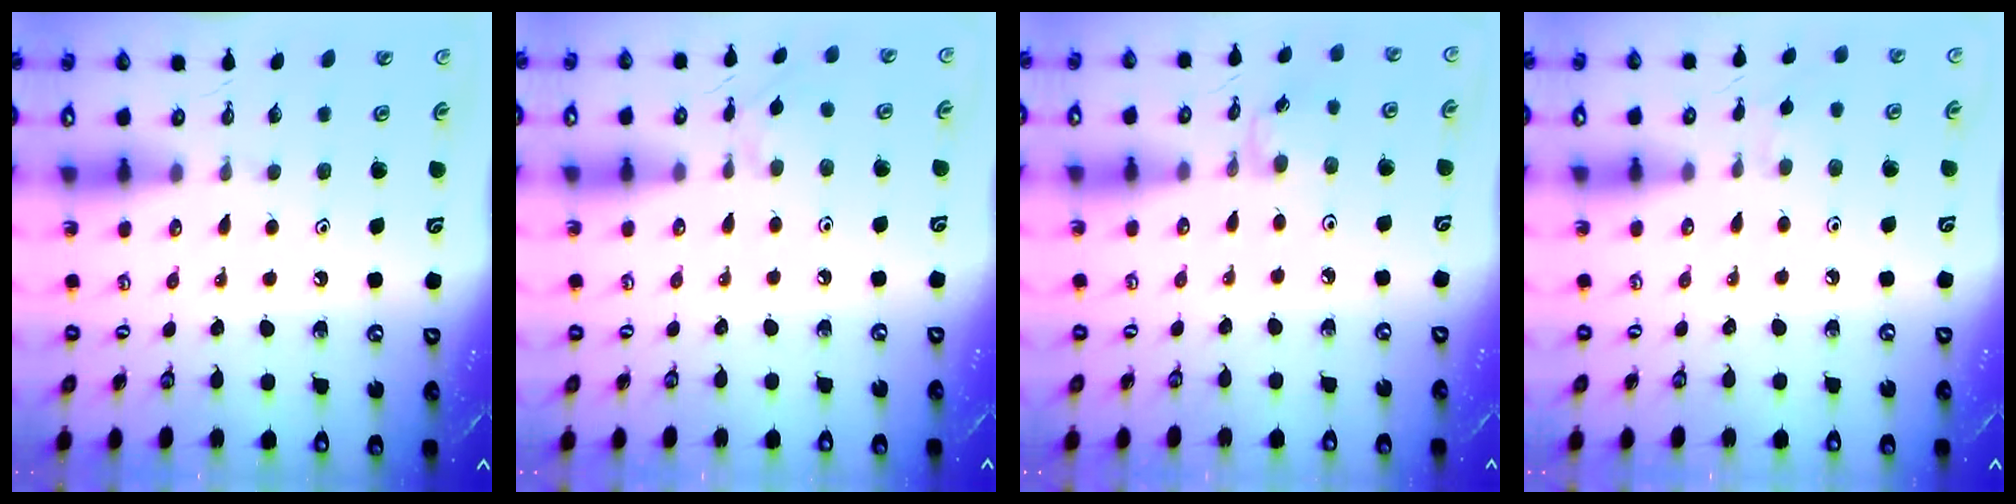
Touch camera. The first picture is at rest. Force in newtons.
{"total": 1.5, "press": 1.4, "slide": 0.5}
{"total": 2.8, "press": 2.8, "slide": 0.4}
{"total": 2.4, "press": 2.3, "slide": 0.5}